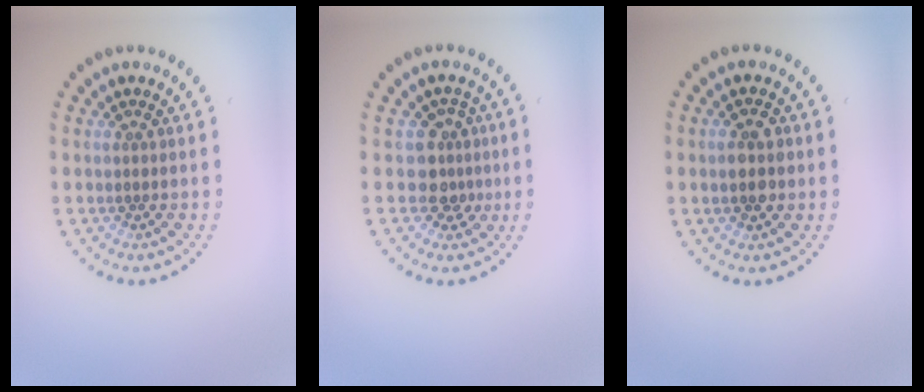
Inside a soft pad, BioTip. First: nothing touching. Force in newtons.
{"total": 2.7, "press": 2.0, "slide": 1.8}
{"total": 2.9, "press": 2.9, "slide": 0.1}